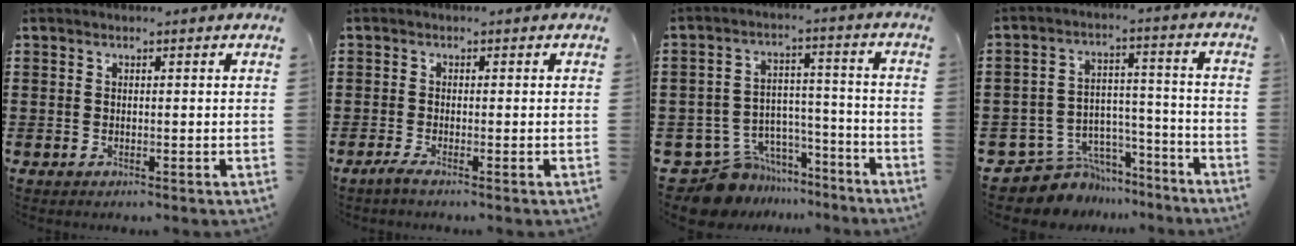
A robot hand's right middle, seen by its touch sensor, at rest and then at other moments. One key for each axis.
{"total": 1.2, "fx": -0.9, "fy": 0.1, "fz": 0.8, "tx": -0.015, "ty": -0.002, "tz": -0.017}
{"total": 10.2, "fx": -8.9, "fy": 4.6, "fz": 1.6, "tx": -0.042, "ty": 0.025, "tz": -0.167}
{"total": 7.7, "fx": -6.6, "fy": 3.9, "fz": 0.6, "tx": -0.016, "ty": 0.016, "tz": -0.126}